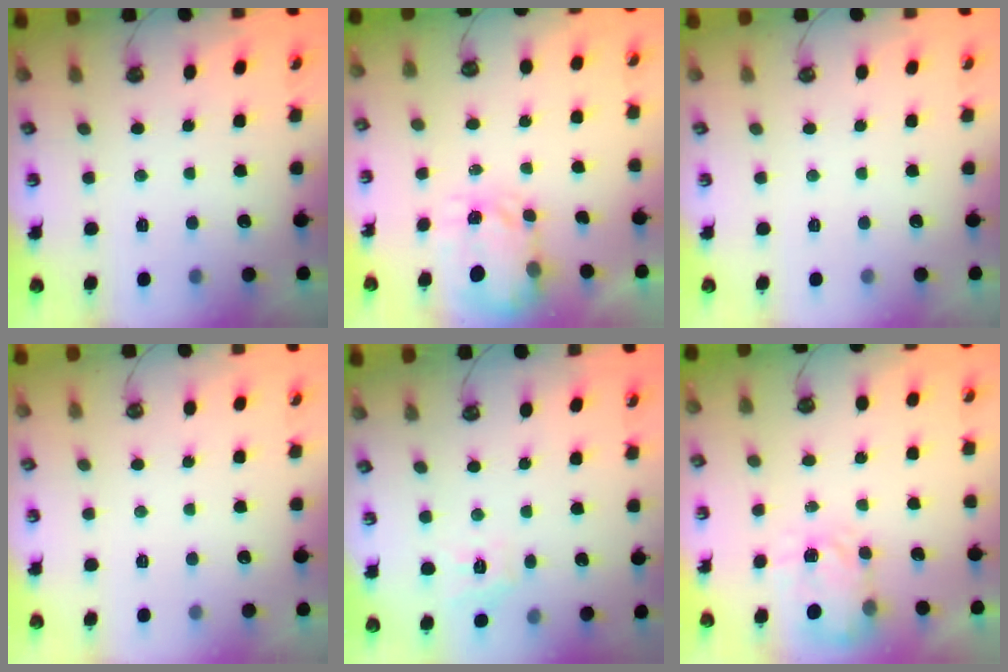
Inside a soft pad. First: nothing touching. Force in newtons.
{"total": 3.6, "press": 3.5, "slide": 0.4}
{"total": 0.0}
{"total": 0.0}
{"total": 5.6, "press": 5.6, "slide": 0.0}
{"total": 3.8, "press": 3.8, "slide": 0.6}